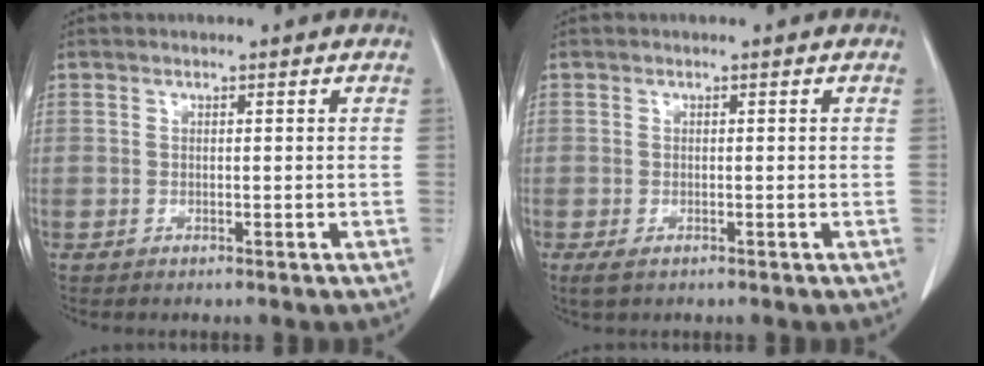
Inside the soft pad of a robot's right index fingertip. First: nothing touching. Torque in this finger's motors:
{"motor_torque": [-0.05, 0.00, -0.03, 0.01]}